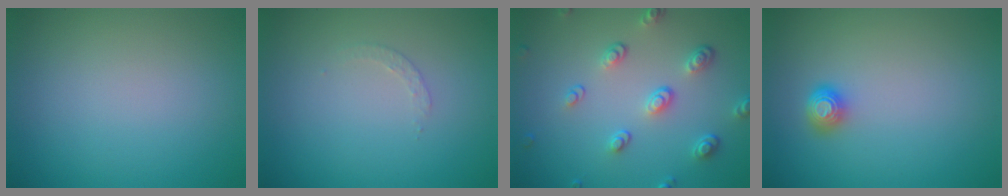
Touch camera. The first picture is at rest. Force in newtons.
{"total": 1.1, "press": 1.1, "slide": 0.3}
{"total": 3.8, "press": 2.9, "slide": 2.5}
{"total": 1.6, "press": 1.2, "slide": 1.0}